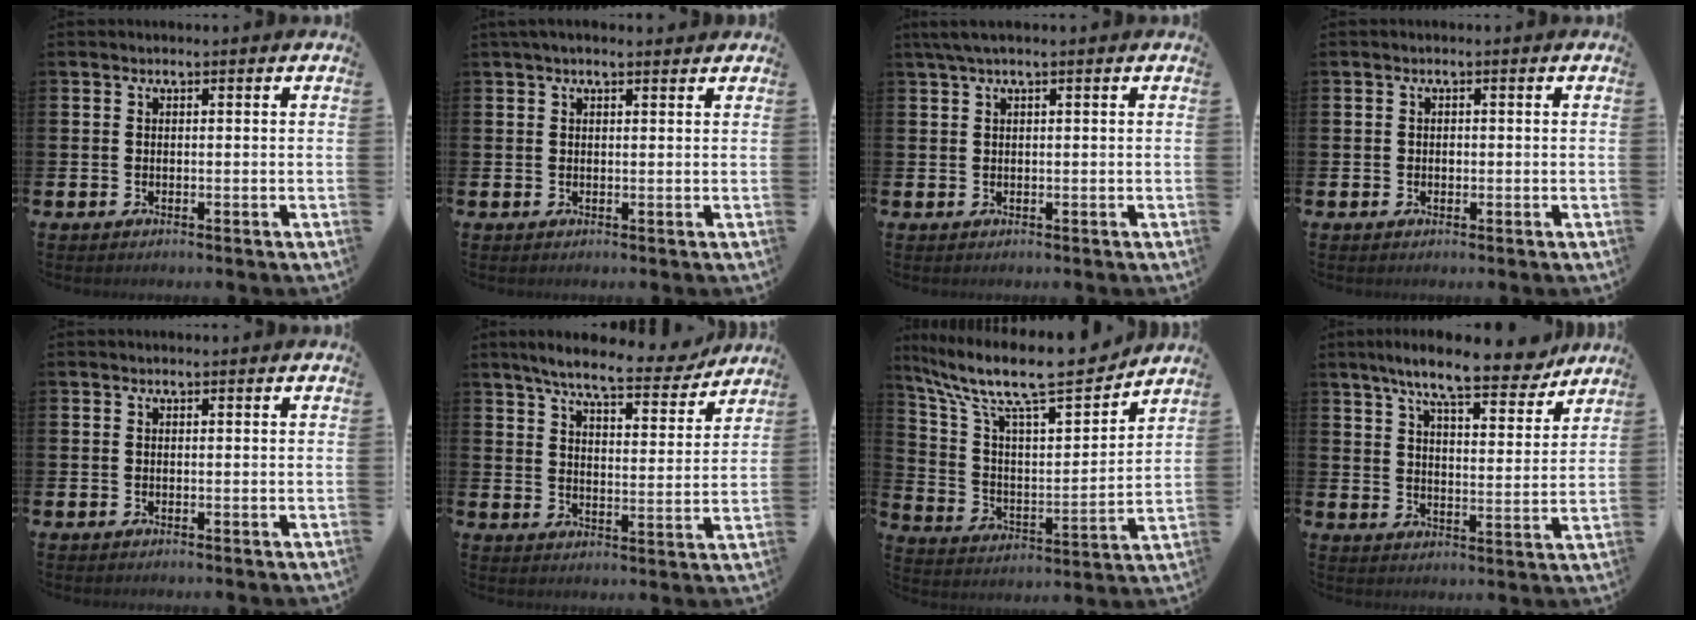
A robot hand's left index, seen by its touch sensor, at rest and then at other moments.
{"total": 1.7, "force": [1.4, 0.4, 1.0], "torque": [-0.020, 0.005, 0.025]}
{"total": 1.9, "force": [1.1, 0.0, 1.5], "torque": [-0.035, 0.005, 0.022]}
{"total": 0.7, "force": [0.0, 0.6, 0.3], "torque": [0.002, 0.002, -0.002]}
{"total": 0.0}
{"total": 8.1, "force": [7.3, 1.2, 3.4], "torque": [-0.081, -0.041, 0.123]}
{"total": 12.4, "force": [10.5, 2.5, 6.1], "torque": [-0.160, -0.069, 0.176]}
{"total": 10.1, "force": [8.8, 1.4, 4.7], "torque": [-0.099, -0.042, 0.152]}